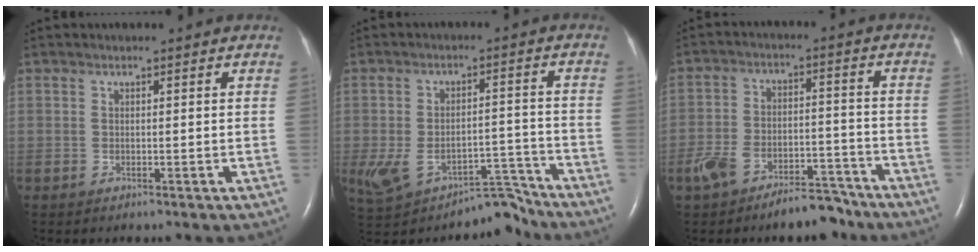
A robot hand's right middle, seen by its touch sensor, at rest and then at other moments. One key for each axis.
{"total": 8.7, "fx": -6.4, "fy": 3.8, "fz": 4.4, "tx": -0.079, "ty": 0.025, "tz": -0.102}
{"total": 9.7, "fx": -7.5, "fy": 4.1, "fz": 4.6, "tx": -0.089, "ty": 0.022, "tz": -0.123}